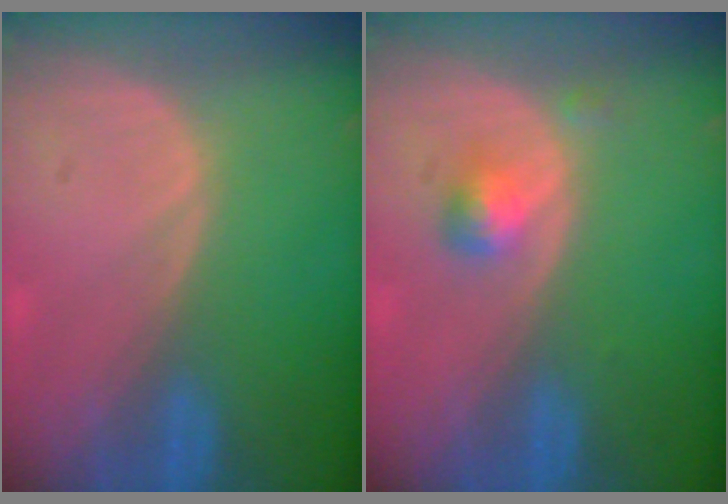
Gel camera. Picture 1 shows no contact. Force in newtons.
{"total": 2.4, "press": 2.4, "slide": 0.2}